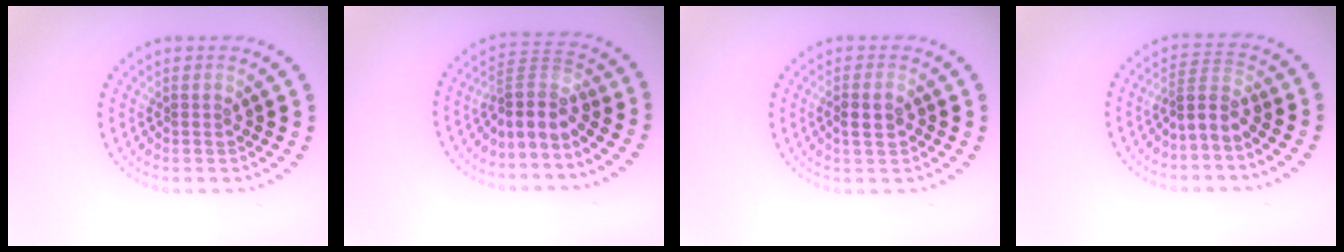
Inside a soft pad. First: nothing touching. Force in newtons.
{"total": 3.3, "press": 2.5, "slide": 2.2}
{"total": 2.3, "press": 2.3, "slide": 0.6}
{"total": 2.4, "press": 1.7, "slide": 1.7}